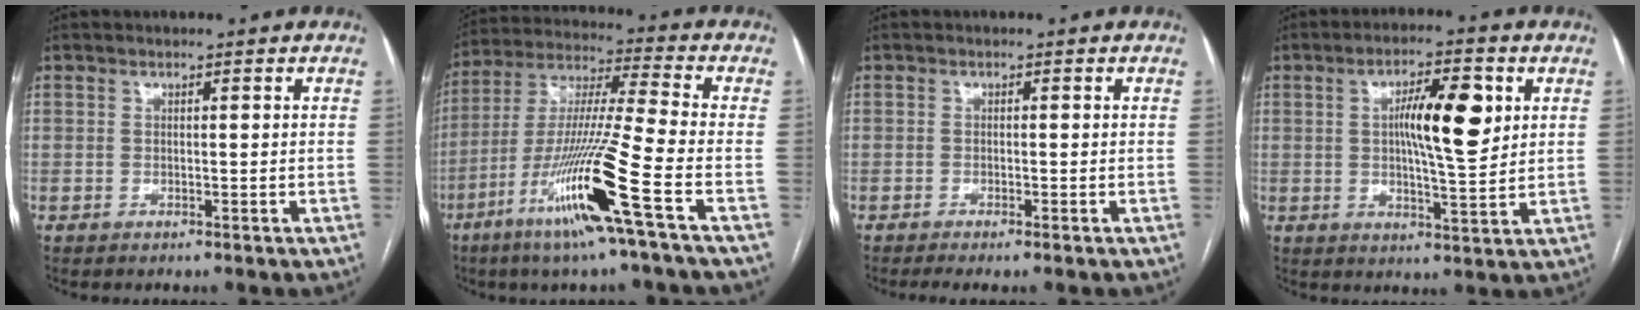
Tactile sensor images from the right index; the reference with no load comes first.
{"total": 17.2, "force": [-7.8, -1.5, 15.2], "torque": [-0.313, -0.029, -0.149]}
{"total": 2.3, "force": [-1.7, 0.1, 1.6], "torque": [-0.026, -0.004, -0.028]}
{"total": 9.7, "force": [2.3, 1.9, 9.2], "torque": [-0.156, 0.008, 0.038]}